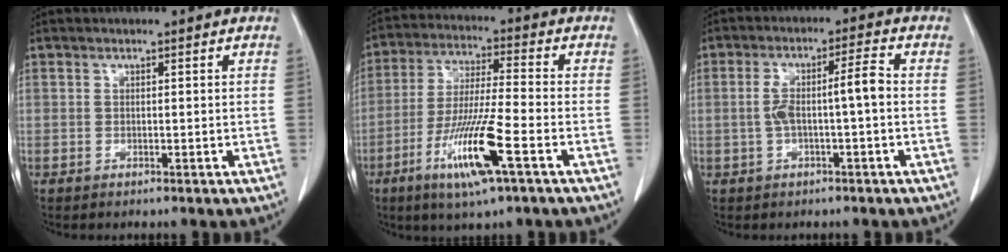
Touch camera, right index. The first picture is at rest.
{"total": 12.8, "force": [-5.5, 0.4, 11.6], "torque": [-0.228, -0.023, -0.104]}
{"total": 6.1, "force": [-0.5, 0.8, 6.0], "torque": [-0.117, 0.025, -0.005]}